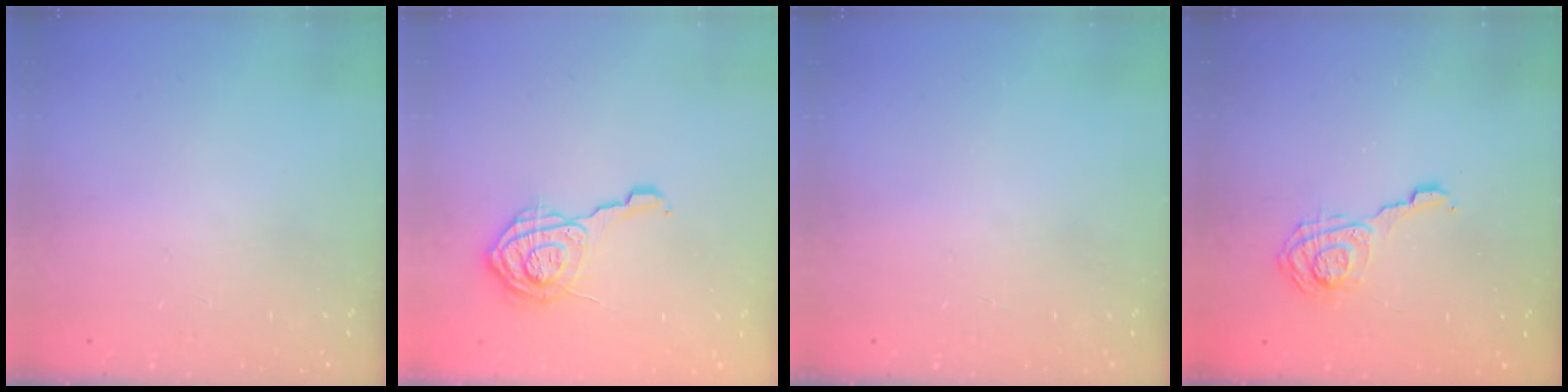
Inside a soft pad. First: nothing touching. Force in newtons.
{"total": 10.7, "press": 10.7, "slide": 0.3}
{"total": 0.0}
{"total": 7.8, "press": 7.8, "slide": 0.2}